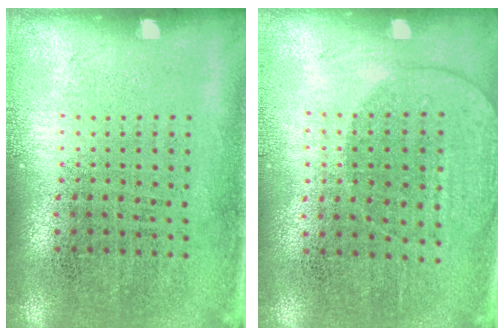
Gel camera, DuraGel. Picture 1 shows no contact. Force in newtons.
{"total": 1.4, "press": 1.2, "slide": 0.7}